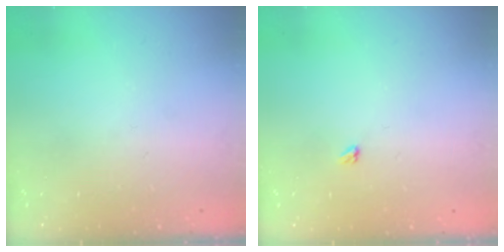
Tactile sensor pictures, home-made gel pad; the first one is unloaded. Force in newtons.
{"total": 2.4, "press": 2.4, "slide": 0.4}